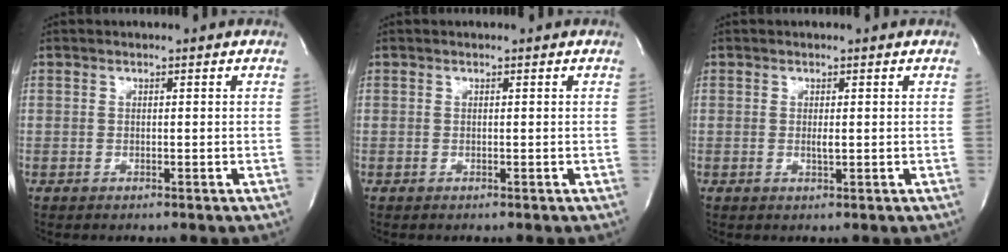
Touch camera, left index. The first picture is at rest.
{"total": 0.0}
{"total": 1.1, "force": [0.0, 0.1, 1.0], "torque": [-0.022, -0.005, 0.000]}